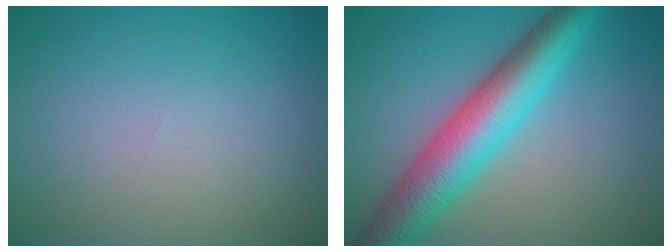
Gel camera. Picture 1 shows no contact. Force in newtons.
{"total": 8.5, "press": 8.5, "slide": 0.0}